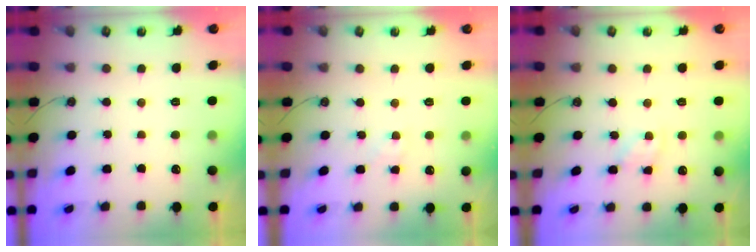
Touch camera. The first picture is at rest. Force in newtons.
{"total": 2.4, "press": 2.4, "slide": 0.2}
{"total": 2.6, "press": 2.6, "slide": 0.4}